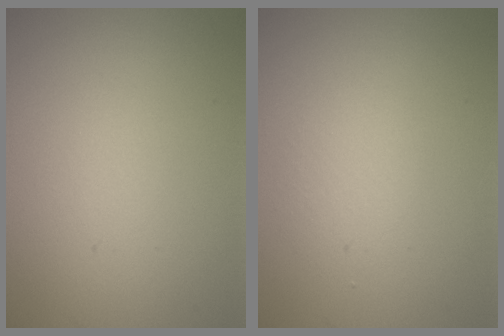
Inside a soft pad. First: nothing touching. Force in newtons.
{"total": 1.4, "press": 1.4, "slide": 0.1}